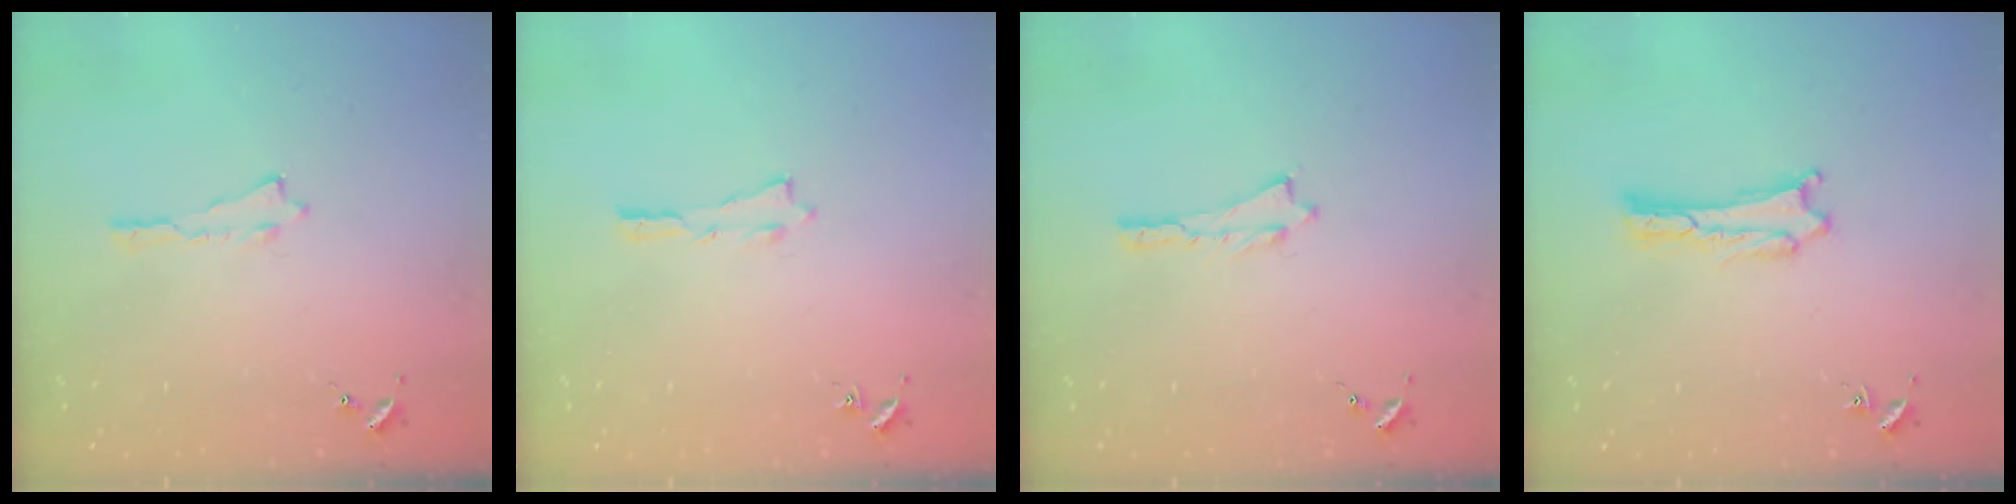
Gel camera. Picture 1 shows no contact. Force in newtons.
{"total": 0.0}
{"total": 0.0}
{"total": 0.9, "press": 0.9, "slide": 0.0}